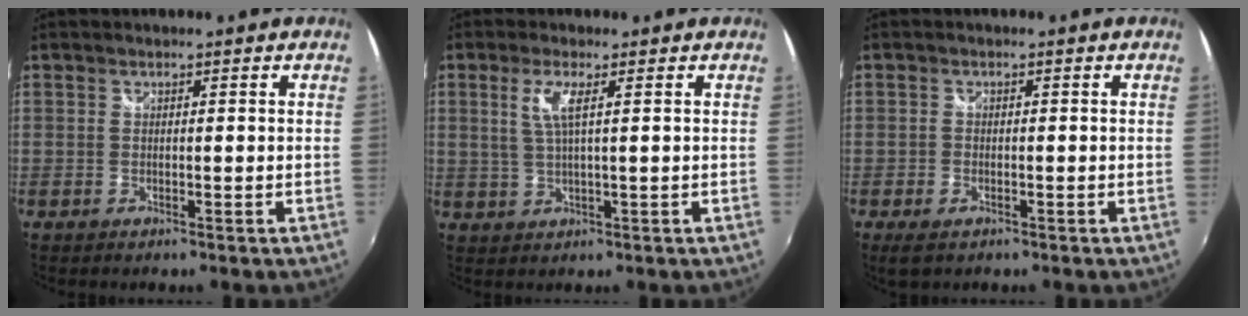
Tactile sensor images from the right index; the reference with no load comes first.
{"total": 4.2, "force": [1.3, 0.4, 4.0], "torque": [-0.083, -0.002, 0.030]}
{"total": 3.3, "force": [-2.0, 1.7, 1.9], "torque": [-0.045, -0.011, -0.036]}